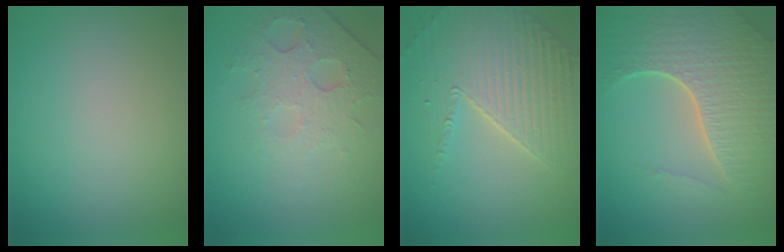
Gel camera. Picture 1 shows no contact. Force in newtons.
{"total": 4.8, "press": 3.2, "slide": 3.6}
{"total": 4.5, "press": 4.3, "slide": 1.3}
{"total": 7.2, "press": 5.2, "slide": 4.9}